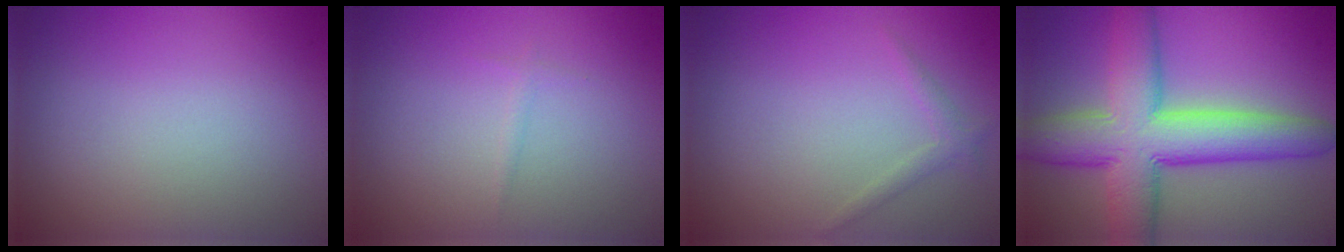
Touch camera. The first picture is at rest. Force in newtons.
{"total": 0.5, "press": 0.5, "slide": 0.1}
{"total": 1.1, "press": 1.1, "slide": 0.1}
{"total": 10.7, "press": 10.7, "slide": 0.4}